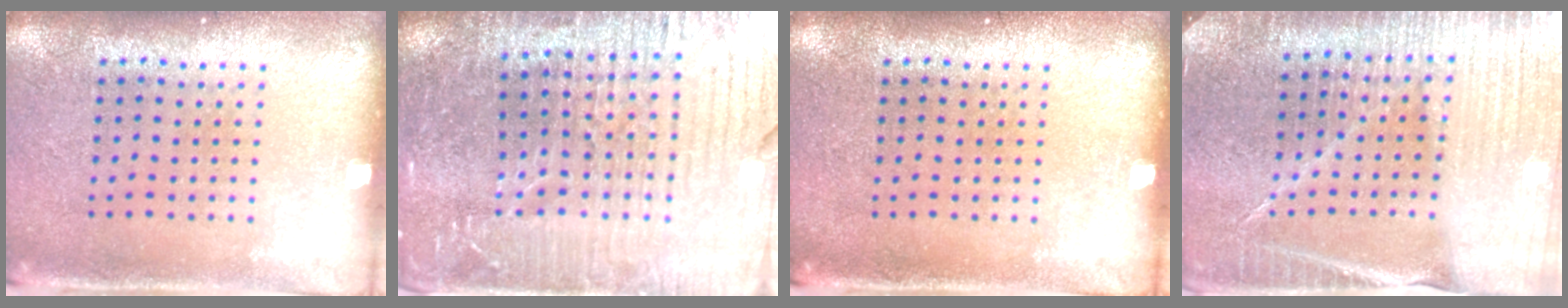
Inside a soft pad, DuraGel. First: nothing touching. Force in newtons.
{"total": 5.0, "press": 4.7, "slide": 1.7}
{"total": 0.0}
{"total": 4.2, "press": 3.9, "slide": 1.6}